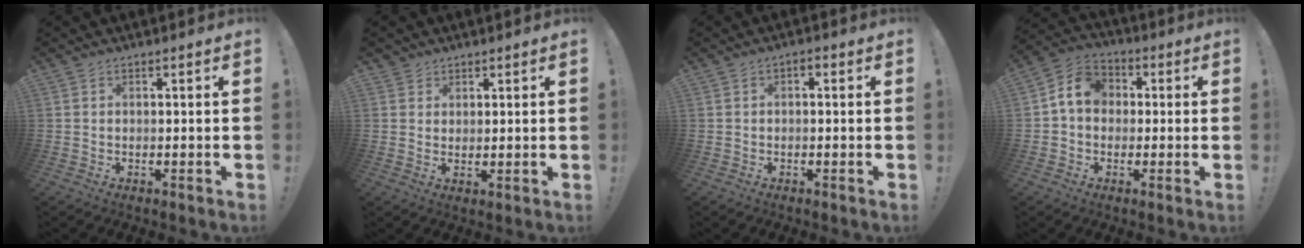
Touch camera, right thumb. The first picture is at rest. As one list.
[{"total": 2.7, "force": [2.1, 1.6, 0.2], "torque": [-0.003, -0.011, 0.039]}, {"total": 1.5, "force": [-0.9, 0.8, 0.8], "torque": [-0.015, 0.007, -0.018]}, {"total": 9.0, "force": [1.1, 7.5, 4.8], "torque": [-0.069, 0.019, 0.027]}]